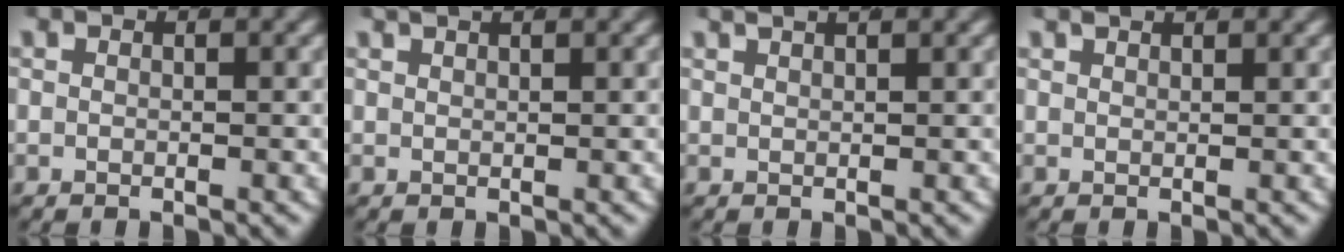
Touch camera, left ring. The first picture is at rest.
{"total": 1.8, "force": [1.6, -0.1, 0.8], "torque": [-0.005, 0.007, 0.027]}
{"total": 2.3, "force": [2.0, 0.0, 1.1], "torque": [-0.008, 0.008, 0.034]}
{"total": 1.6, "force": [1.5, -0.3, 0.4], "torque": [-0.001, 0.002, 0.027]}